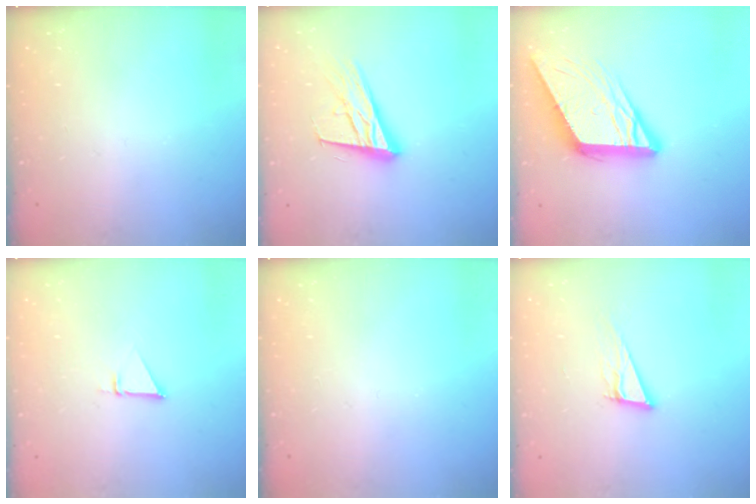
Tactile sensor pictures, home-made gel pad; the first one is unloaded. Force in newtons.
{"total": 18.0, "press": 17.5, "slide": 3.9}
{"total": 14.0, "press": 13.9, "slide": 1.4}
{"total": 1.4, "press": 1.4, "slide": 0.0}
{"total": 0.0}
{"total": 9.2, "press": 8.4, "slide": 3.5}